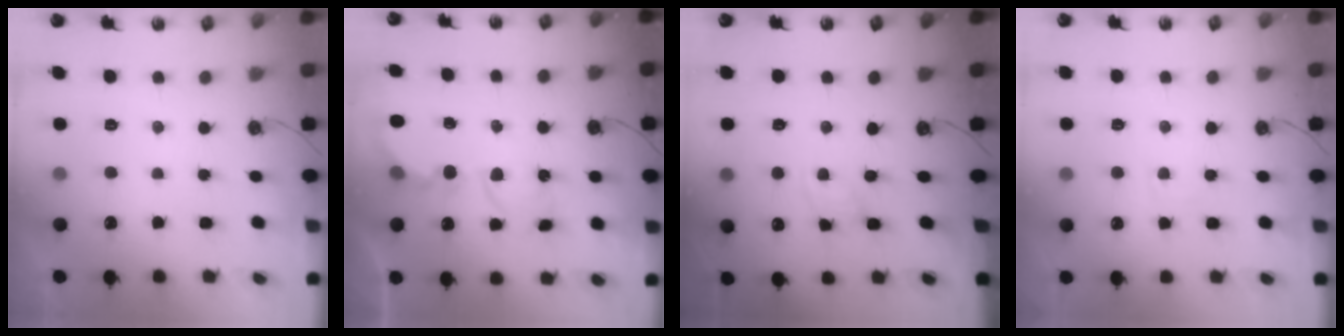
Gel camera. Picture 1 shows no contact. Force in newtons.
{"total": 6.7, "press": 6.7, "slide": 0.2}
{"total": 2.3, "press": 2.3, "slide": 0.1}
{"total": 4.0, "press": 3.9, "slide": 0.4}